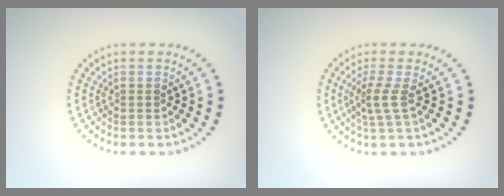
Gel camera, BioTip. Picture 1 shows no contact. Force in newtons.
{"total": 2.0, "press": 1.4, "slide": 1.5}